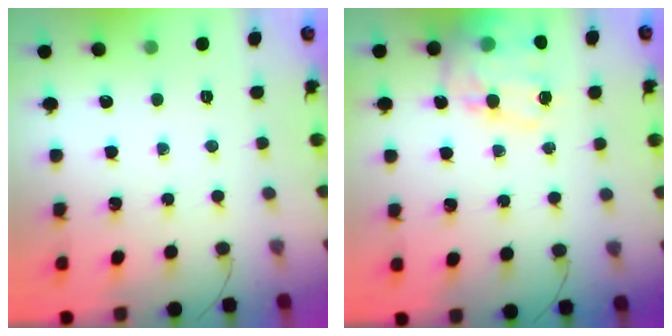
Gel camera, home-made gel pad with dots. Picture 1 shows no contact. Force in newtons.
{"total": 16.9, "press": 16.5, "slide": 3.8}